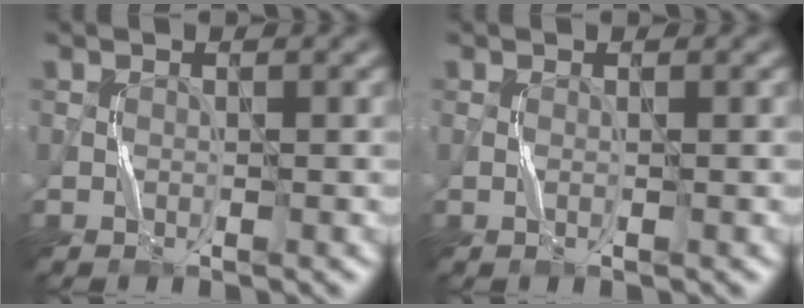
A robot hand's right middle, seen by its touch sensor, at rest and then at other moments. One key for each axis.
{"total": 0.5, "fx": 0.1, "fy": 0.1, "fz": 0.5, "tx": -0.012, "ty": 0.000, "tz": -0.003}